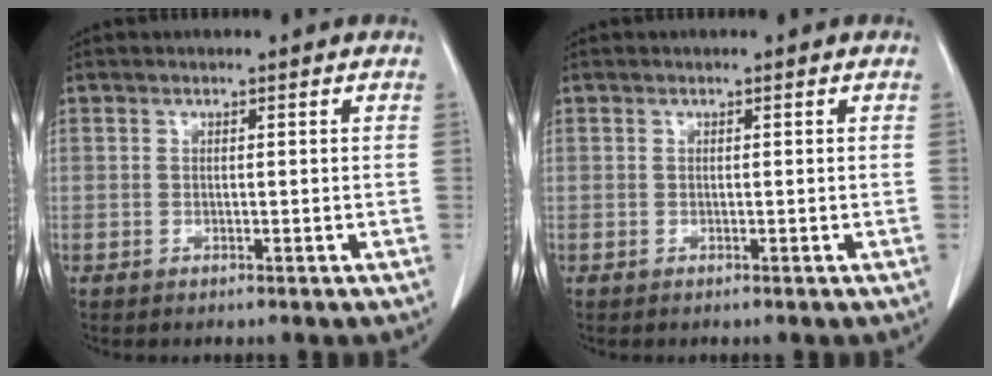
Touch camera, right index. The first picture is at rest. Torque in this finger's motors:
{"motor_torque": [0.00, 0.00, 0.00, 0.00]}